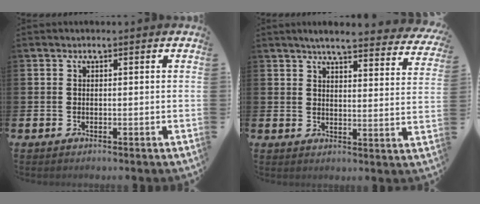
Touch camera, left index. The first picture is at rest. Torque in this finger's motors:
{"motor_torque": [0.95, -1.19, 0.58, 0.15]}